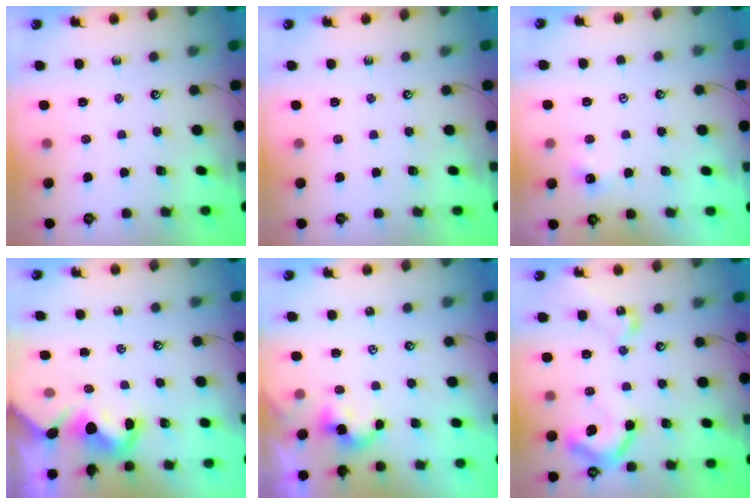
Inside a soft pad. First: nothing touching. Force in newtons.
{"total": 0.0}
{"total": 1.2, "press": 1.1, "slide": 0.4}
{"total": 2.9, "press": 2.9, "slide": 0.4}
{"total": 0.0}
{"total": 14.6, "press": 14.5, "slide": 1.5}